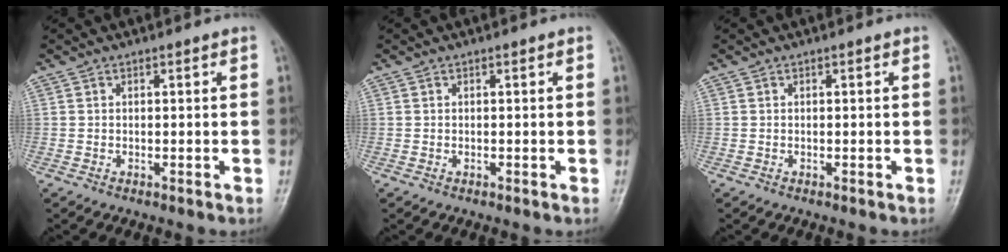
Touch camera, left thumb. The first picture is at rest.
{"total": 0.0}
{"total": 0.0}